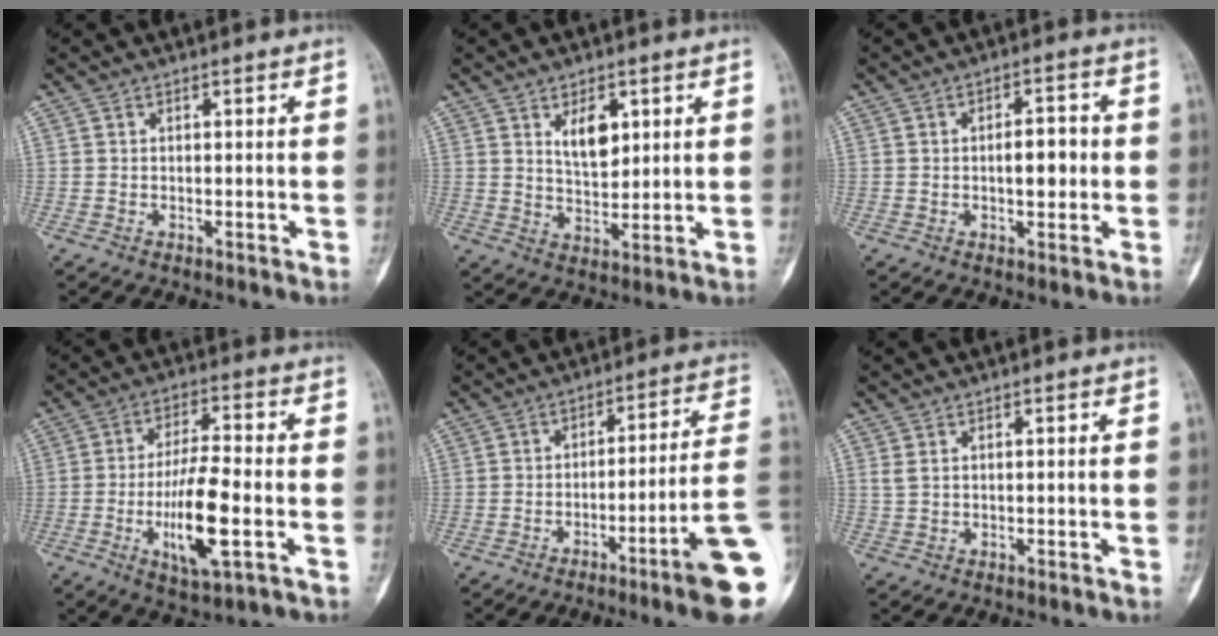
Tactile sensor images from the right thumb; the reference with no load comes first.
{"total": 6.7, "force": [2.7, 3.7, 4.9], "torque": [-0.063, -0.022, 0.053]}
{"total": 6.0, "force": [-0.2, 2.9, 5.2], "torque": [-0.063, 0.009, -0.005]}
{"total": 12.6, "force": [-3.3, 3.4, 11.7], "torque": [-0.218, 0.007, -0.054]}
{"total": 14.4, "force": [-5.9, 0.0, 13.2], "torque": [-0.146, 0.032, -0.087]}
{"total": 1.3, "force": [0.6, 0.7, 0.9], "torque": [-0.026, 0.006, 0.019]}